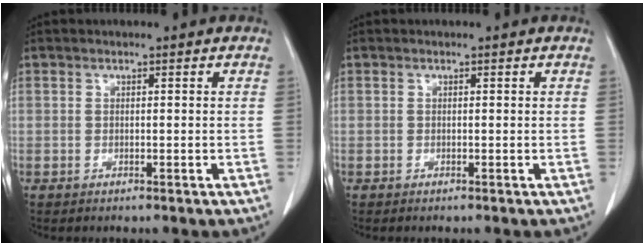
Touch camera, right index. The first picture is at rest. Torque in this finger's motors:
{"motor_torque": [-0.03, -0.01, 0.03, 0.01]}